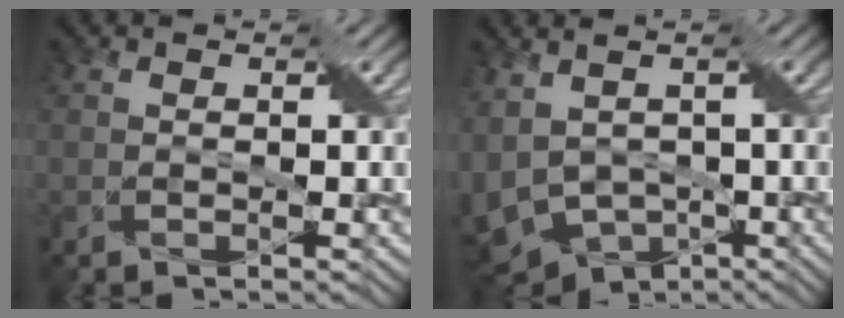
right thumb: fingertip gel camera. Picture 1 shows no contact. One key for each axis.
{"total": 8.3, "fx": -1.4, "fy": 5.6, "fz": 6.0, "tx": -0.146, "ty": -0.027, "tz": -0.022}